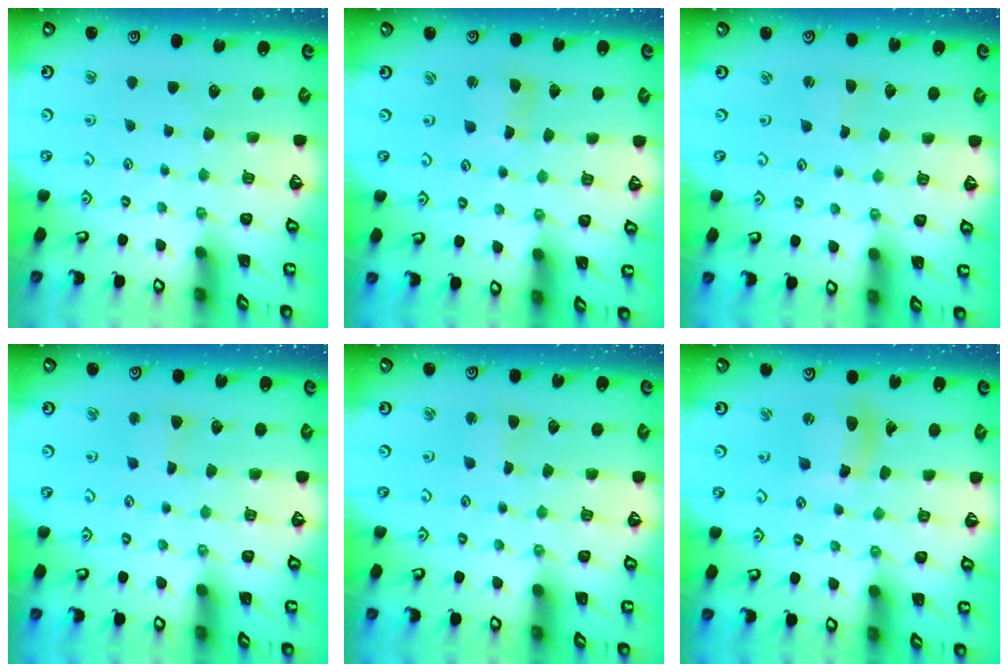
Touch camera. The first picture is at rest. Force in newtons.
{"total": 2.5, "press": 2.5, "slide": 0.3}
{"total": 1.4, "press": 1.4, "slide": 0.3}
{"total": 2.5, "press": 2.5, "slide": 0.3}
{"total": 2.4, "press": 2.4, "slide": 0.3}
{"total": 9.9, "press": 9.8, "slide": 1.1}